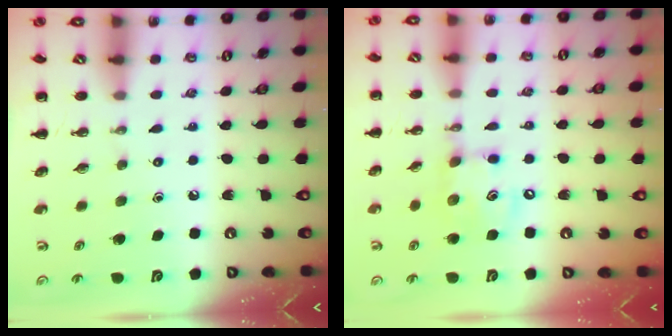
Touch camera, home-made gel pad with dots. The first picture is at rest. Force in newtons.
{"total": 9.5, "press": 9.4, "slide": 1.4}